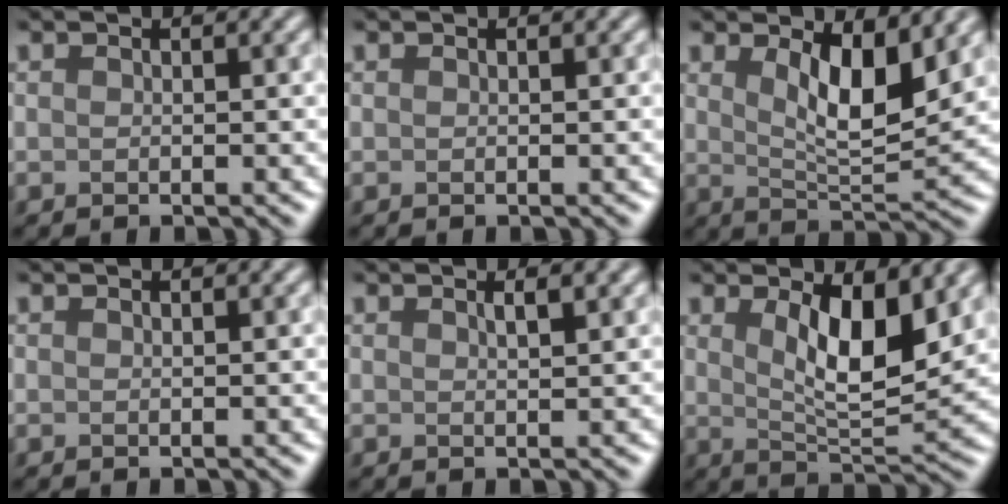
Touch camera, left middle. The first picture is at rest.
{"total": 0.0}
{"total": 5.4, "force": [1.8, 1.6, 4.8], "torque": [-0.085, -0.011, 0.041]}
{"total": 0.0}
{"total": 1.8, "force": [0.9, 0.7, 1.5], "torque": [-0.003, 0.006, 0.001]}
{"total": 6.2, "force": [1.6, 2.0, 5.7], "torque": [-0.099, -0.011, 0.039]}